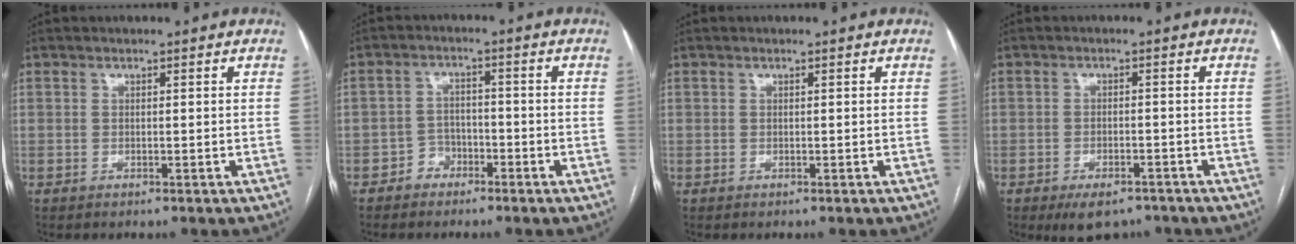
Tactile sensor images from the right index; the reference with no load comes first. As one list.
[{"total": 3.3, "force": [-2.1, 2.5, 0.6], "torque": [-0.006, 0.012, -0.042]}, {"total": 0.0}, {"total": 6.0, "force": [-4.4, 2.8, 3.0], "torque": [-0.045, -0.003, -0.063]}]